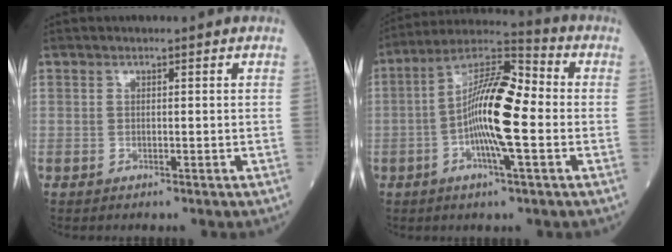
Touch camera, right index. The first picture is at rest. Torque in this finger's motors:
{"motor_torque": [0.70, -0.08, 0.88, 0.21]}